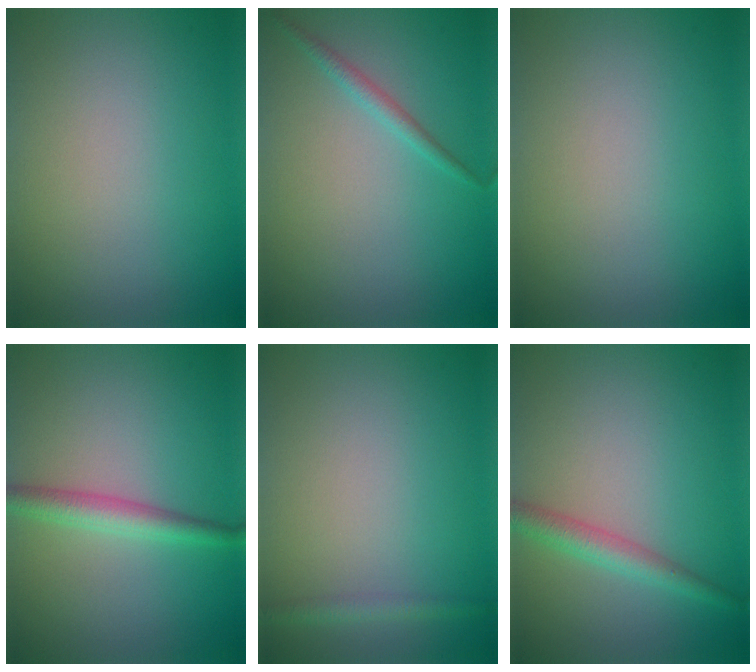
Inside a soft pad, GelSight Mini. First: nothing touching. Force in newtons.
{"total": 1.3, "press": 1.3, "slide": 0.0}
{"total": 0.0}
{"total": 2.7, "press": 2.7, "slide": 0.0}
{"total": 1.3, "press": 1.3, "slide": 0.1}
{"total": 2.5, "press": 2.5, "slide": 0.0}